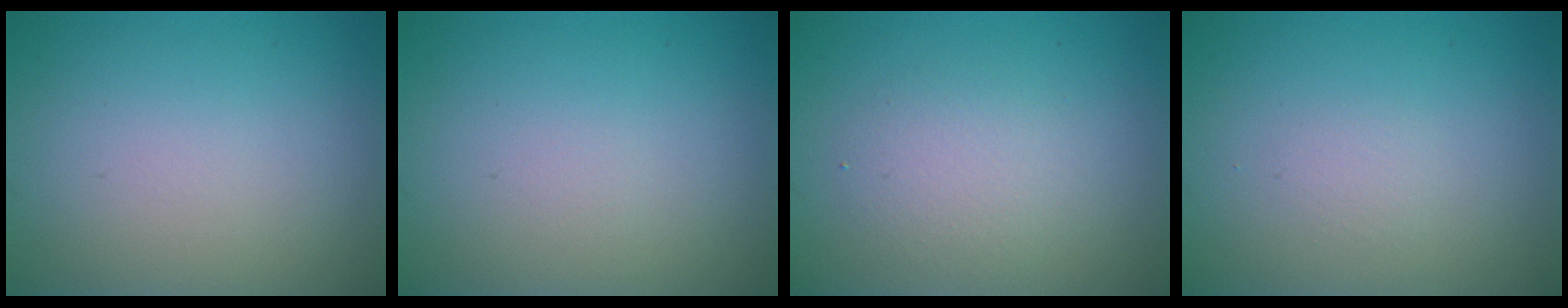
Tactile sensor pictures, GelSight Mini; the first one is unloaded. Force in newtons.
{"total": 0.0}
{"total": 2.5, "press": 2.5, "slide": 0.2}
{"total": 0.0}